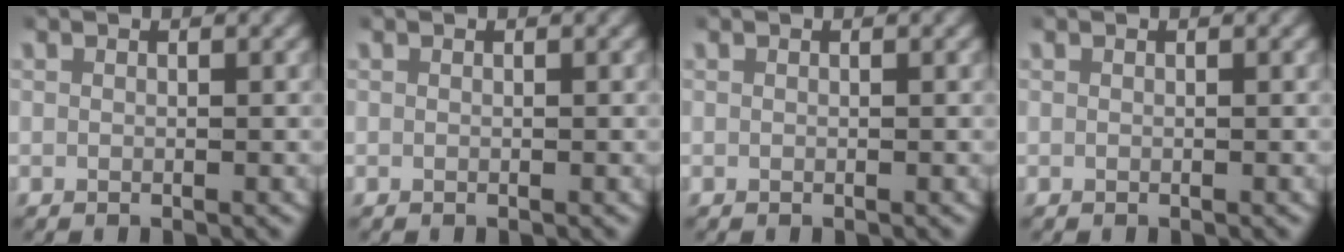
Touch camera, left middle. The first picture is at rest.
{"total": 0.0}
{"total": 0.0}
{"total": 0.0}